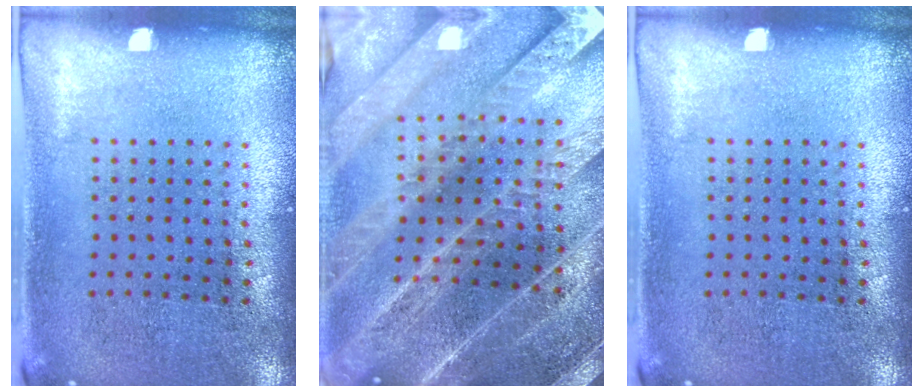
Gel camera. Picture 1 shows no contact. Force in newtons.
{"total": 4.0, "press": 3.7, "slide": 1.4}
{"total": 0.0}